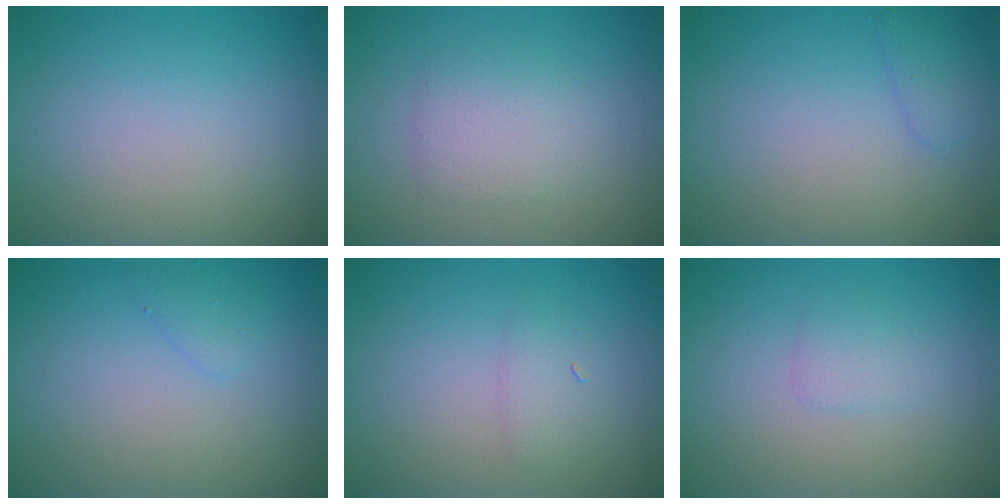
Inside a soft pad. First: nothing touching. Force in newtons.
{"total": 2.3, "press": 2.3, "slide": 0.1}
{"total": 1.3, "press": 1.3, "slide": 0.1}
{"total": 1.0, "press": 1.0, "slide": 0.1}
{"total": 1.3, "press": 1.3, "slide": 0.1}
{"total": 1.3, "press": 1.2, "slide": 0.0}